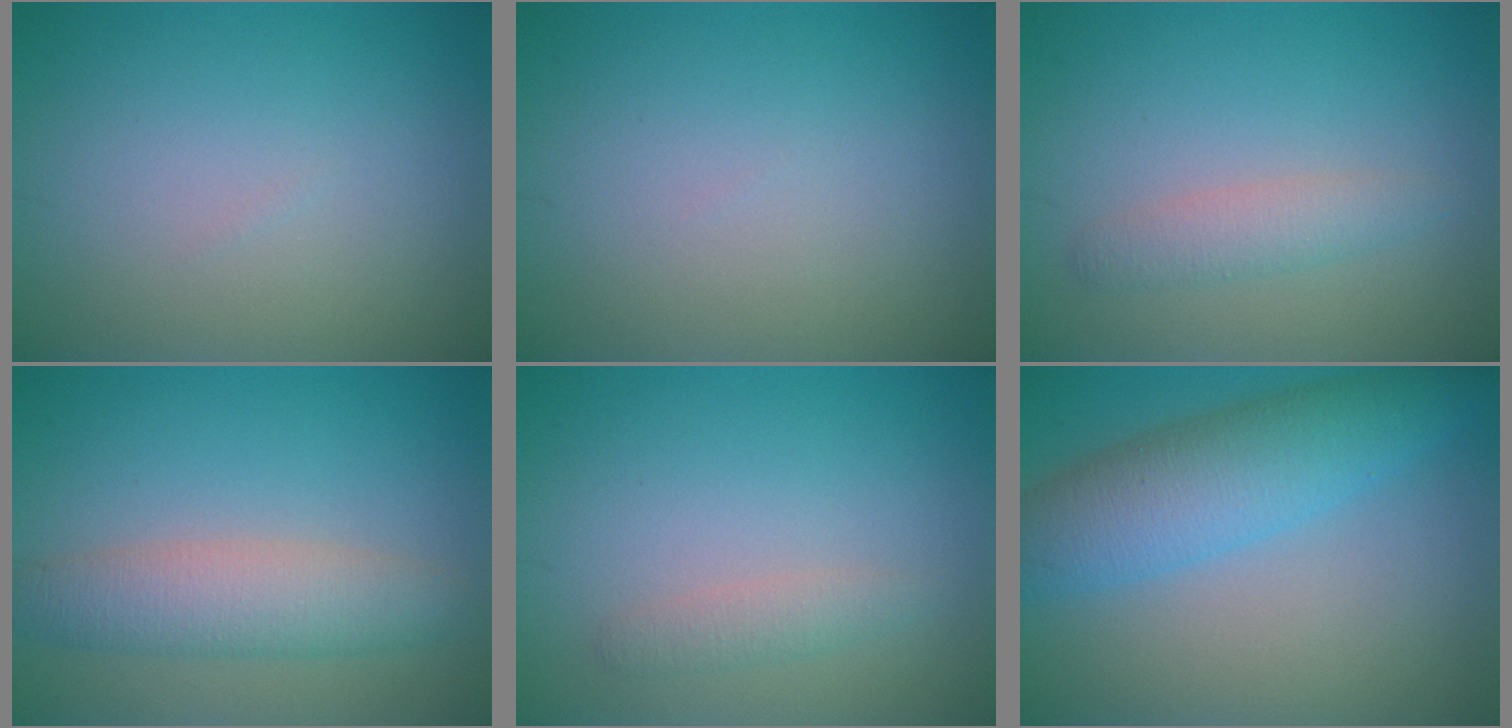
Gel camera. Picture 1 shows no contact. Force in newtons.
{"total": 0.0}
{"total": 2.0, "press": 2.0, "slide": 0.1}
{"total": 4.3, "press": 4.3, "slide": 0.1}
{"total": 1.4, "press": 1.4, "slide": 0.0}
{"total": 6.5, "press": 6.5, "slide": 0.1}